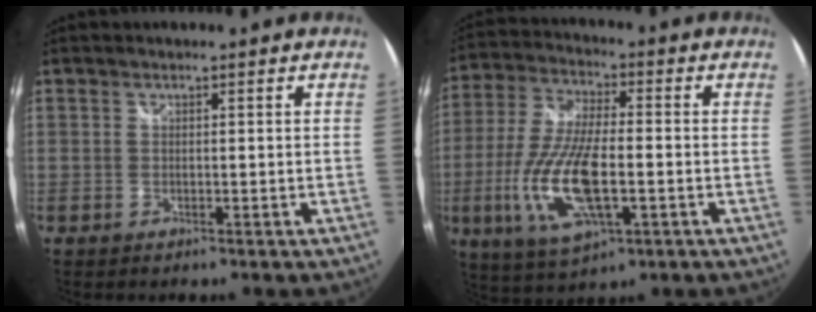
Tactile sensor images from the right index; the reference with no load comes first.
{"total": 16.2, "force": [-4.0, 5.7, 14.6], "torque": [-0.312, -0.014, -0.074]}